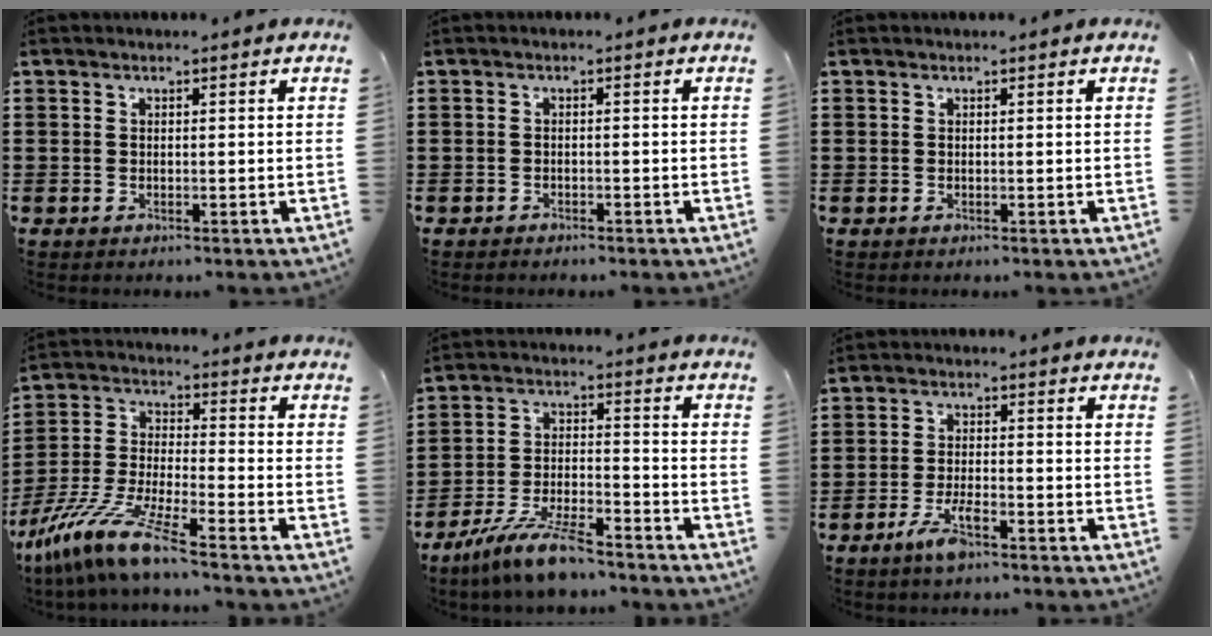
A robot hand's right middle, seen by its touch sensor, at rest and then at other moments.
{"total": 0.9, "force": [-0.9, 0.2, 0.0], "torque": [-0.002, 0.001, -0.020]}
{"total": 0.0}
{"total": 10.7, "force": [-8.8, -0.1, 6.0], "torque": [-0.142, -0.007, -0.183]}
{"total": 8.7, "force": [-7.4, 1.2, 4.4], "torque": [-0.095, 0.005, -0.145]}
{"total": 5.0, "force": [-2.9, 1.3, 3.9], "torque": [-0.081, -0.001, -0.055]}